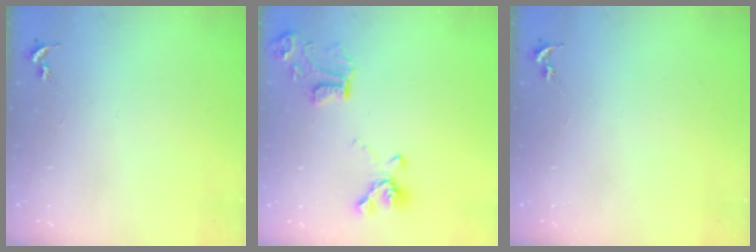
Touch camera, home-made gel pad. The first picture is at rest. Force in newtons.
{"total": 14.3, "press": 14.2, "slide": 1.7}
{"total": 0.0}